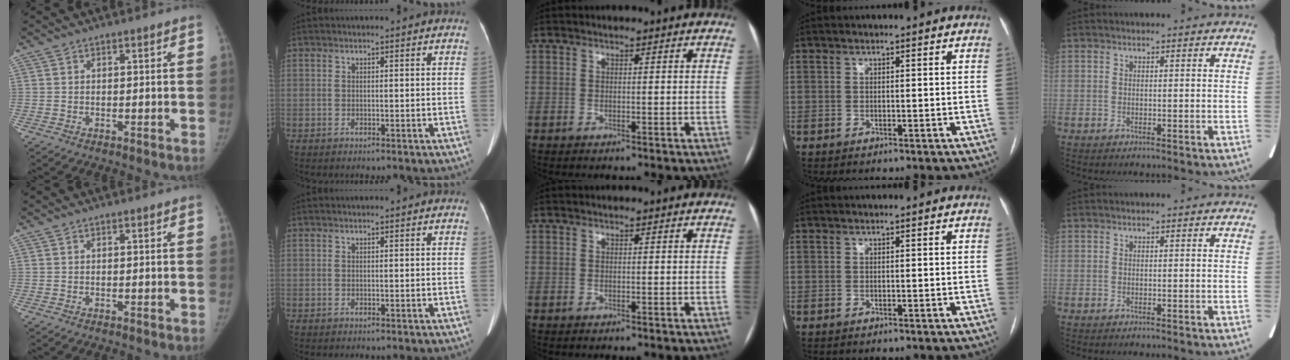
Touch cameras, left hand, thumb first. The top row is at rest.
{}